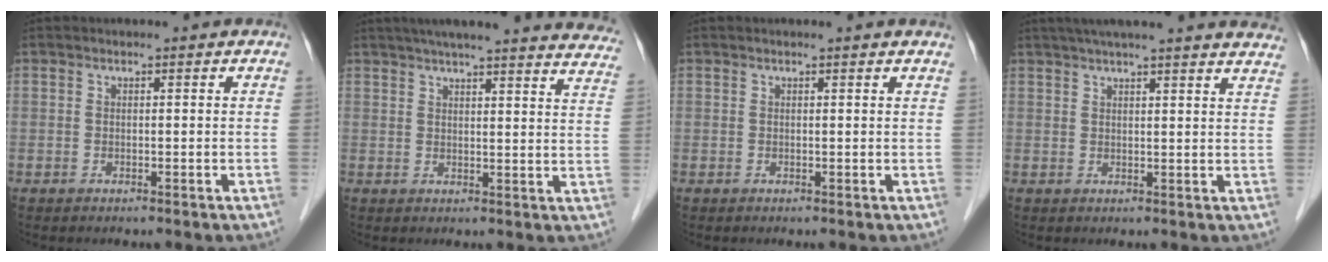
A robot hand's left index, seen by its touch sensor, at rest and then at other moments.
{"total": 27.7, "force": [25.1, 2.5, 11.5], "torque": [-0.168, -0.040, 0.289]}
{"total": 1.3, "force": [1.2, -0.1, 0.4], "torque": [-0.018, 0.001, 0.011]}
{"total": 21.7, "force": [19.4, 0.9, 9.6], "torque": [-0.144, 0.009, 0.236]}